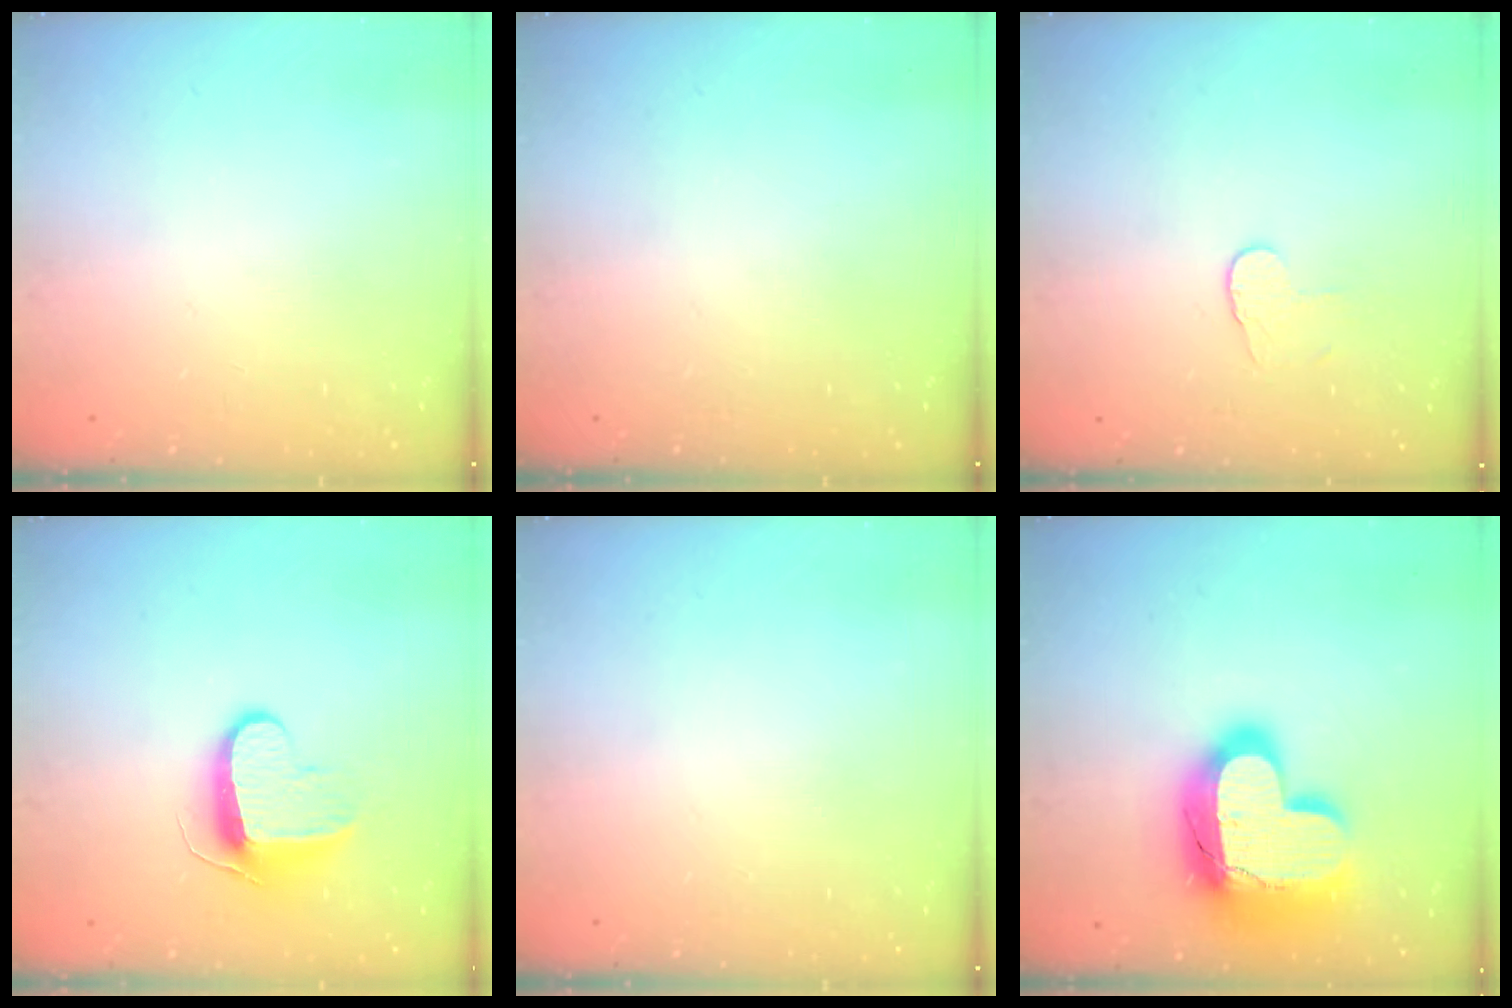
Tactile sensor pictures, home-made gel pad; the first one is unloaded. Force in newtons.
{"total": 0.0}
{"total": 3.7, "press": 3.7, "slide": 0.3}
{"total": 9.4, "press": 9.4, "slide": 0.2}
{"total": 0.0}
{"total": 22.3, "press": 22.3, "slide": 1.5}